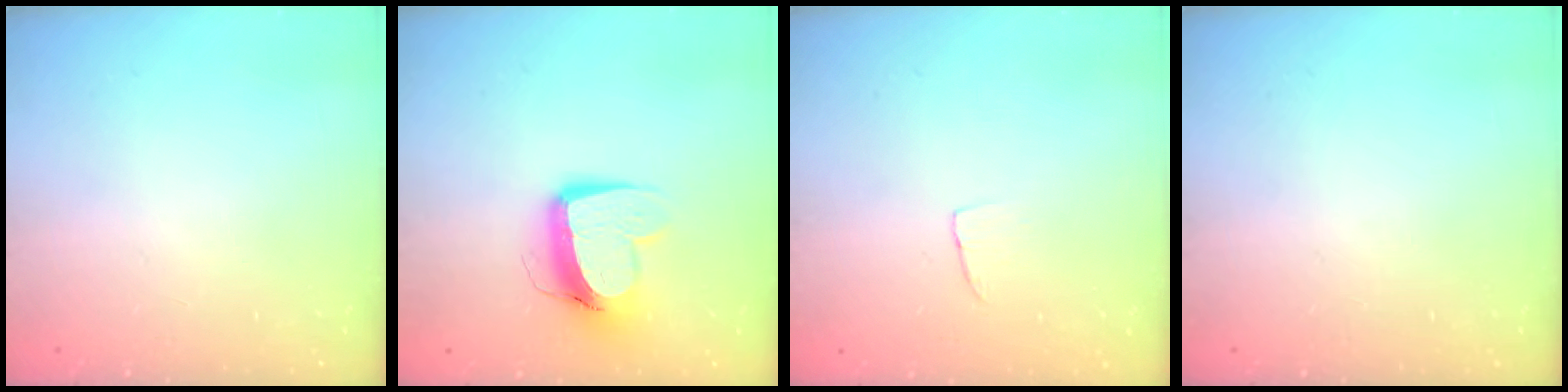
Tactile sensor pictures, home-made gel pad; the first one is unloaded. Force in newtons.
{"total": 11.6, "press": 11.5, "slide": 1.3}
{"total": 3.2, "press": 3.2, "slide": 0.2}
{"total": 0.0}